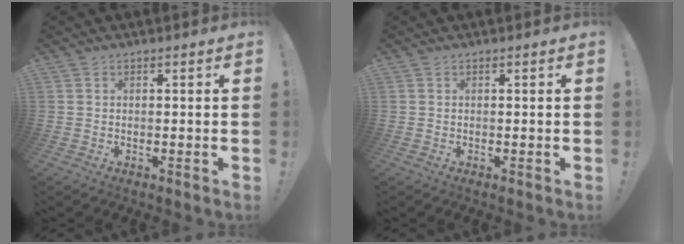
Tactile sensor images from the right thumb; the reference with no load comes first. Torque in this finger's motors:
{"motor_torque": [0.00, 0.00, -0.02, 0.01, 0.00]}